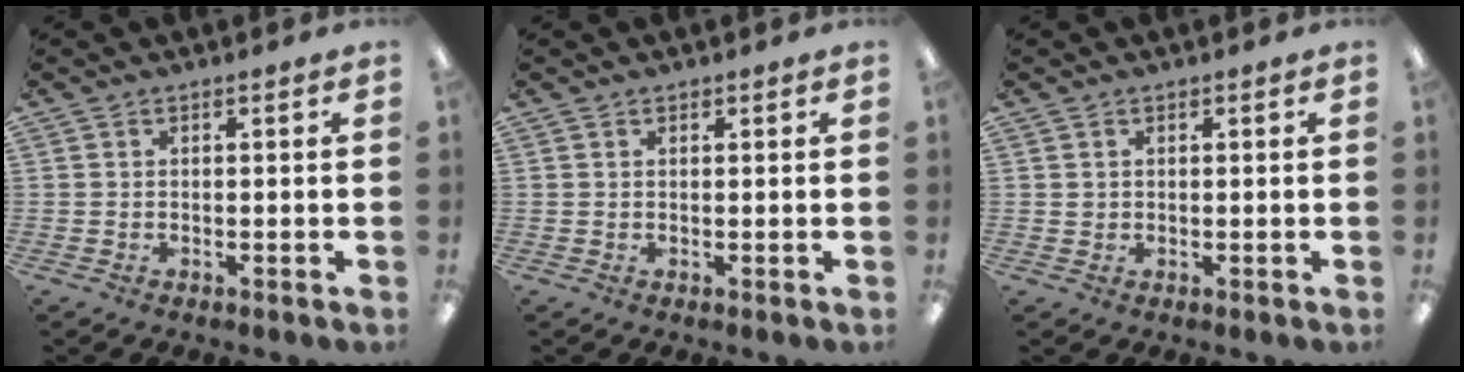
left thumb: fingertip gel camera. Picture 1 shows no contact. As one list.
[{"total": 0.6, "force": [0.5, 0.3, 0.1], "torque": [-0.002, 0.001, 0.009]}, {"total": 0.9, "force": [0.4, 0.8, 0.1], "torque": [-0.004, 0.003, 0.008]}]